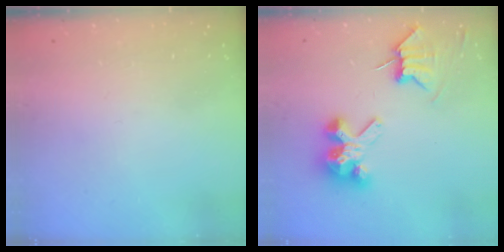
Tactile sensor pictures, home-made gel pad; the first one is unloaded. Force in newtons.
{"total": 7.1, "press": 7.1, "slide": 0.7}